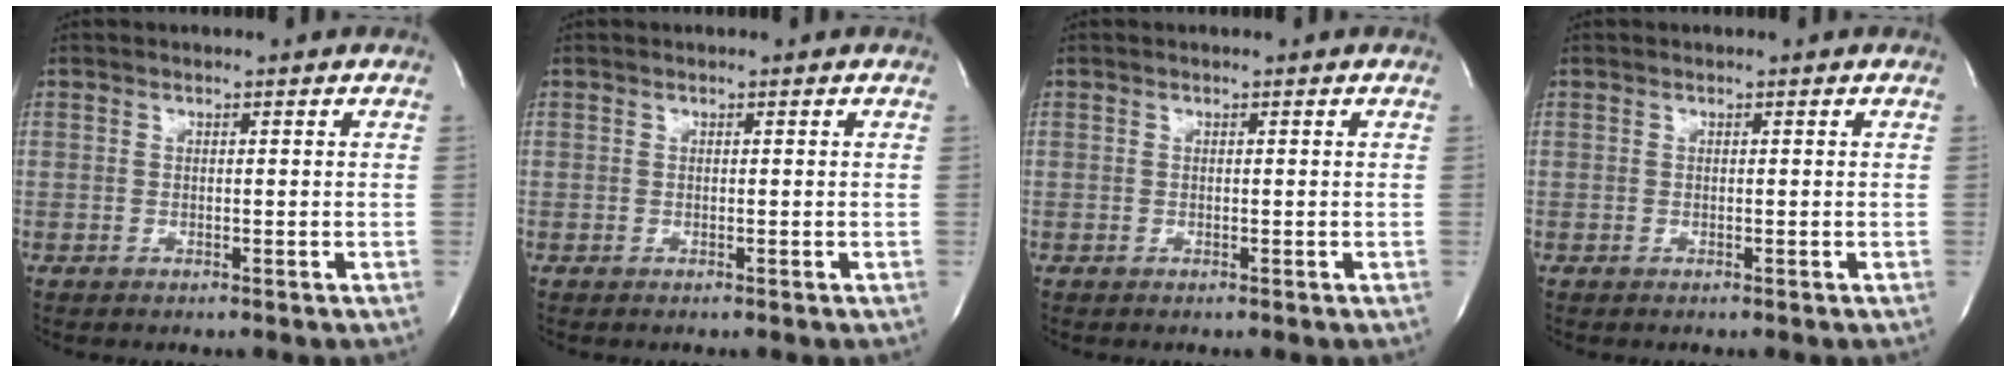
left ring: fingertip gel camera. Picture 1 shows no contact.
{"total": 0.0}
{"total": 0.0}
{"total": 0.0}